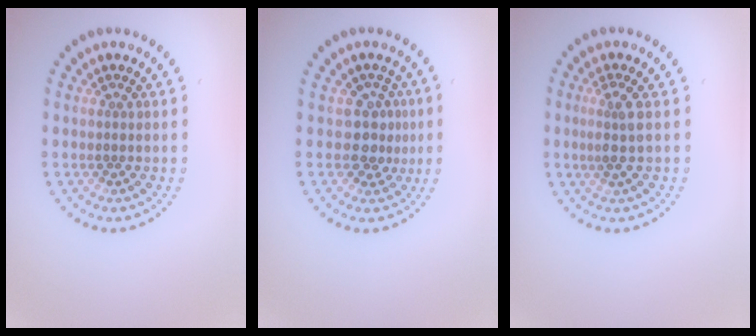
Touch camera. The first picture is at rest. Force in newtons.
{"total": 2.4, "press": 2.0, "slide": 1.5}
{"total": 2.0, "press": 1.5, "slide": 1.3}